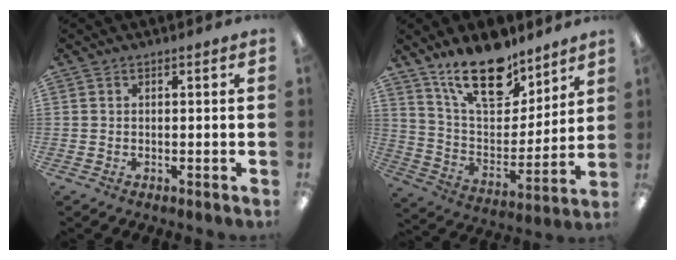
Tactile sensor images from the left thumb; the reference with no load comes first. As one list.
[{"total": 18.9, "force": [13.7, 8.6, 9.7], "torque": [-0.165, -0.079, 0.242]}]